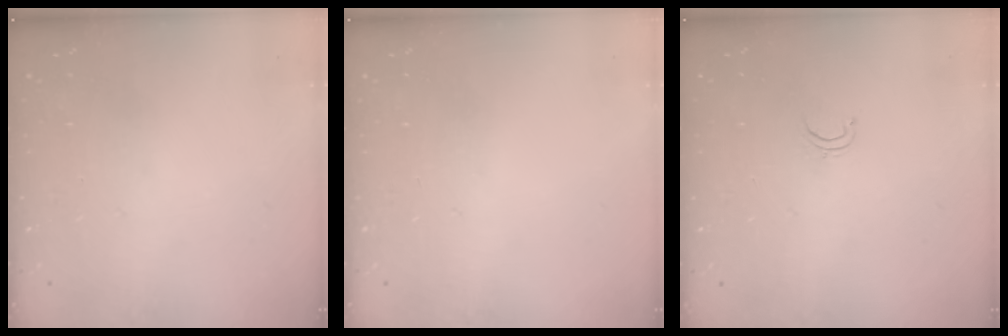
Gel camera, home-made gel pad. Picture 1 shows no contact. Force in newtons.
{"total": 0.0}
{"total": 3.3, "press": 3.2, "slide": 0.3}